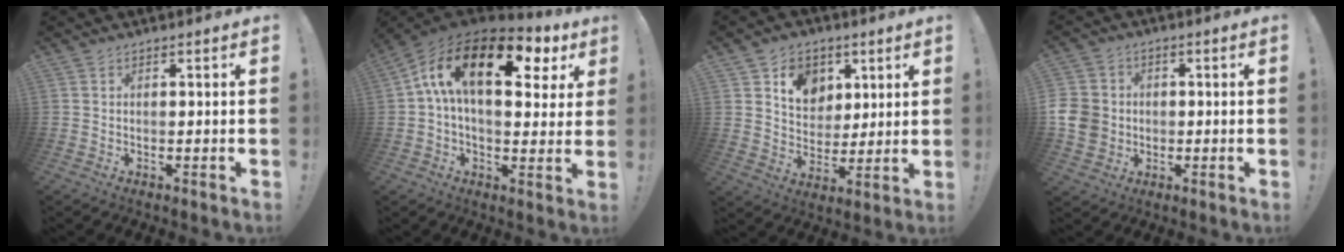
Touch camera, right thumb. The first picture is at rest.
{"total": 19.5, "force": [6.7, 8.9, 16.0], "torque": [-0.269, -0.016, 0.107]}
{"total": 11.5, "force": [5.4, 9.1, 4.5], "torque": [-0.061, -0.024, 0.105]}
{"total": 8.8, "force": [-0.8, 8.0, 3.7], "torque": [-0.068, 0.012, -0.011]}